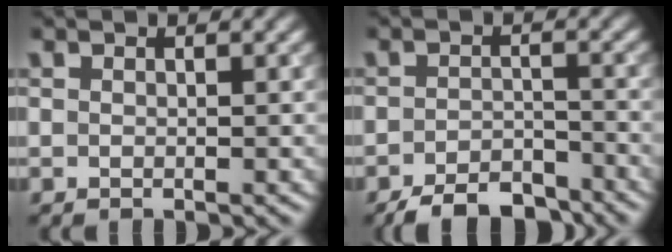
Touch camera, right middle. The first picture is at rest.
{"total": 5.6, "force": [-4.6, 2.0, 2.5], "torque": [-0.034, -0.005, -0.074]}